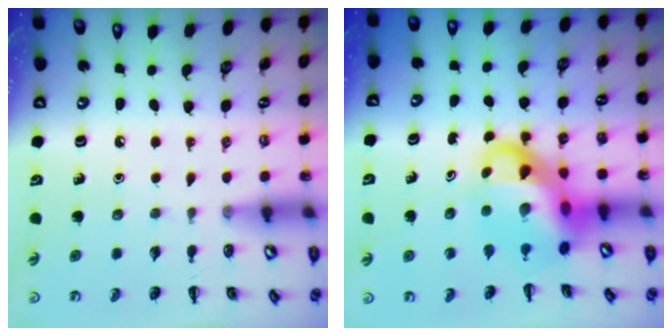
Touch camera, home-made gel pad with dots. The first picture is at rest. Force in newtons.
{"total": 10.7, "press": 10.3, "slide": 2.8}